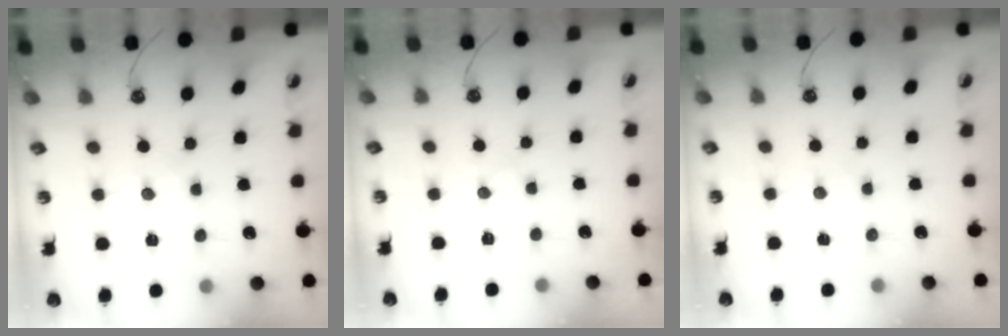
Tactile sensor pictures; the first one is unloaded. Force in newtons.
{"total": 2.8, "press": 2.8, "slide": 0.3}
{"total": 1.8, "press": 1.7, "slide": 0.3}